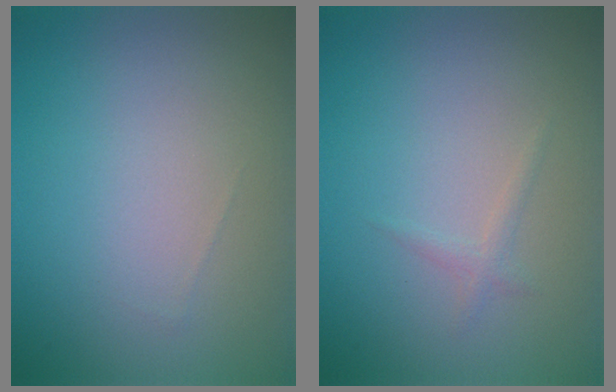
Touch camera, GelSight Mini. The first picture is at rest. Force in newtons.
{"total": 0.8, "press": 0.8, "slide": 0.1}